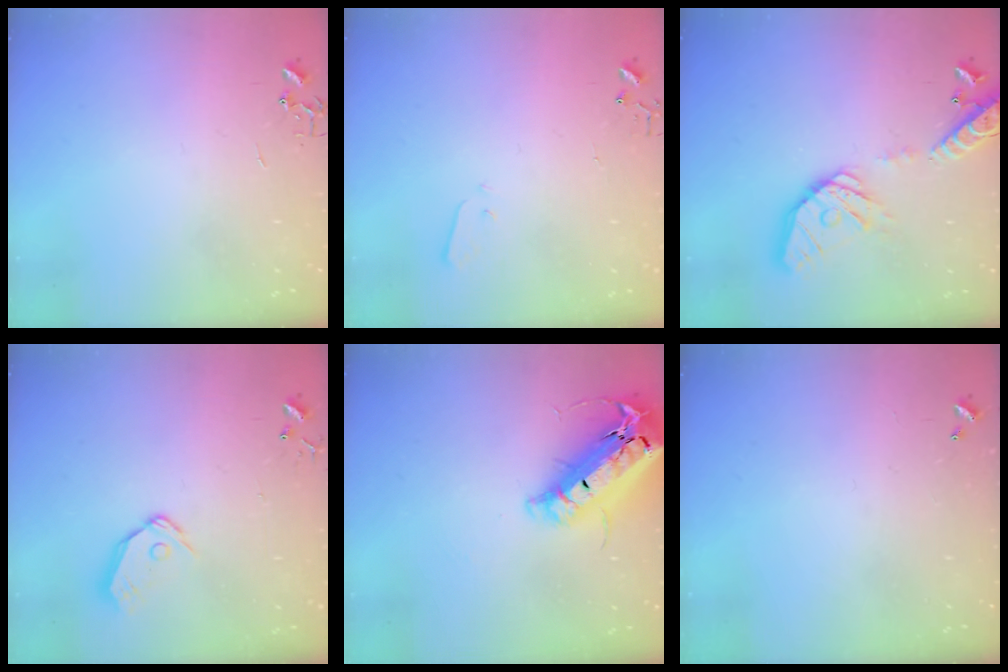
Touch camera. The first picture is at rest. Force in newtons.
{"total": 1.9, "press": 1.9, "slide": 0.4}
{"total": 19.5, "press": 19.2, "slide": 3.3}
{"total": 9.3, "press": 9.2, "slide": 1.2}
{"total": 25.0, "press": 24.5, "slide": 4.9}
{"total": 0.0}